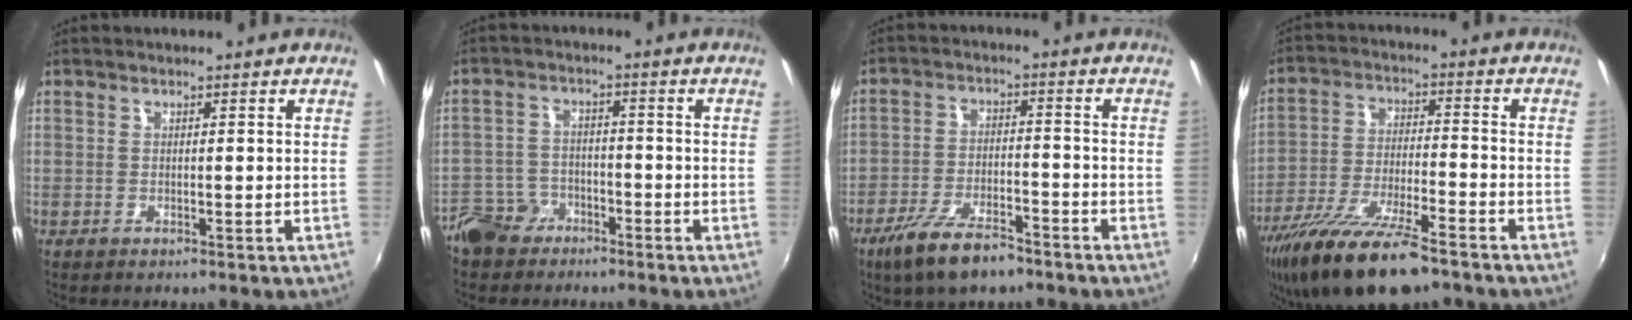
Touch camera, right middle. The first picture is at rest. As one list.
[{"total": 8.0, "force": [-5.6, 5.4, 1.8], "torque": [-0.056, 0.019, -0.101]}, {"total": 10.9, "force": [-7.9, 3.6, 6.6], "torque": [-0.149, -0.020, -0.139]}, {"total": 17.6, "force": [-12.9, 4.3, 11.2], "torque": [-0.225, -0.043, -0.230]}]